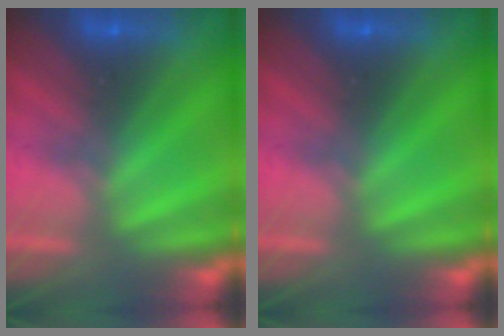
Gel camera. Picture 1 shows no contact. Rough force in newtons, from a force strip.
{"total": 0.0}